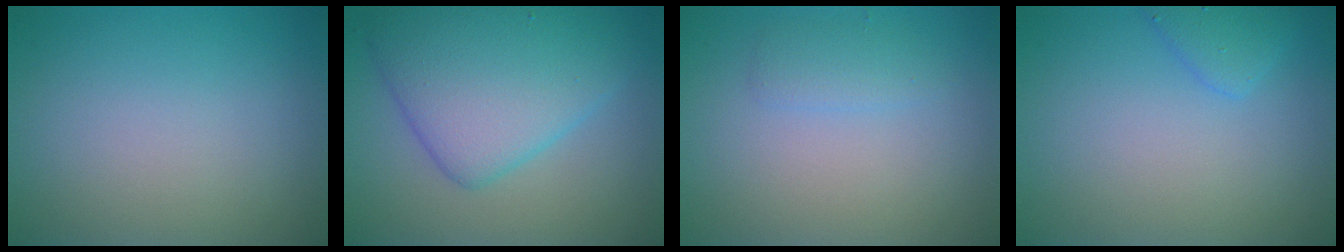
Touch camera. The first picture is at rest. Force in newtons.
{"total": 7.5, "press": 7.5, "slide": 0.4}
{"total": 1.4, "press": 1.4, "slide": 0.1}
{"total": 1.7, "press": 1.7, "slide": 0.1}